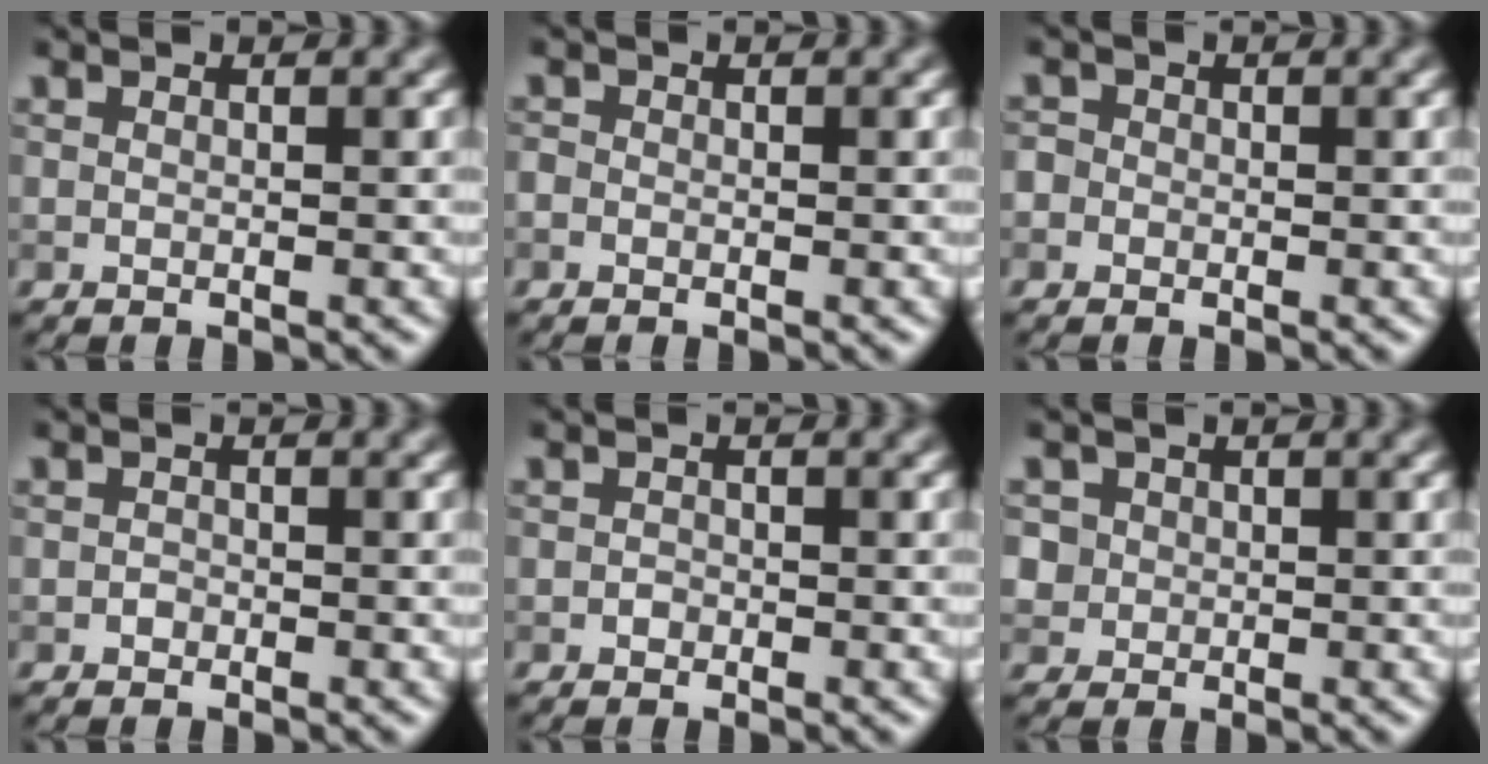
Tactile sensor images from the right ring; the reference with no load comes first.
{"total": 0.6, "force": [-0.3, 0.5, 0.1], "torque": [-0.002, -0.004, -0.009]}
{"total": 1.3, "force": [-0.2, 1.2, 0.3], "torque": [0.004, 0.003, -0.012]}
{"total": 0.7, "force": [-0.3, 0.6, 0.1], "torque": [0.001, -0.005, -0.008]}
{"total": 0.7, "force": [-0.3, 0.6, 0.1], "torque": [0.001, -0.004, -0.008]}
{"total": 2.1, "force": [0.5, 2.0, 0.5], "torque": [-0.013, 0.001, 0.025]}